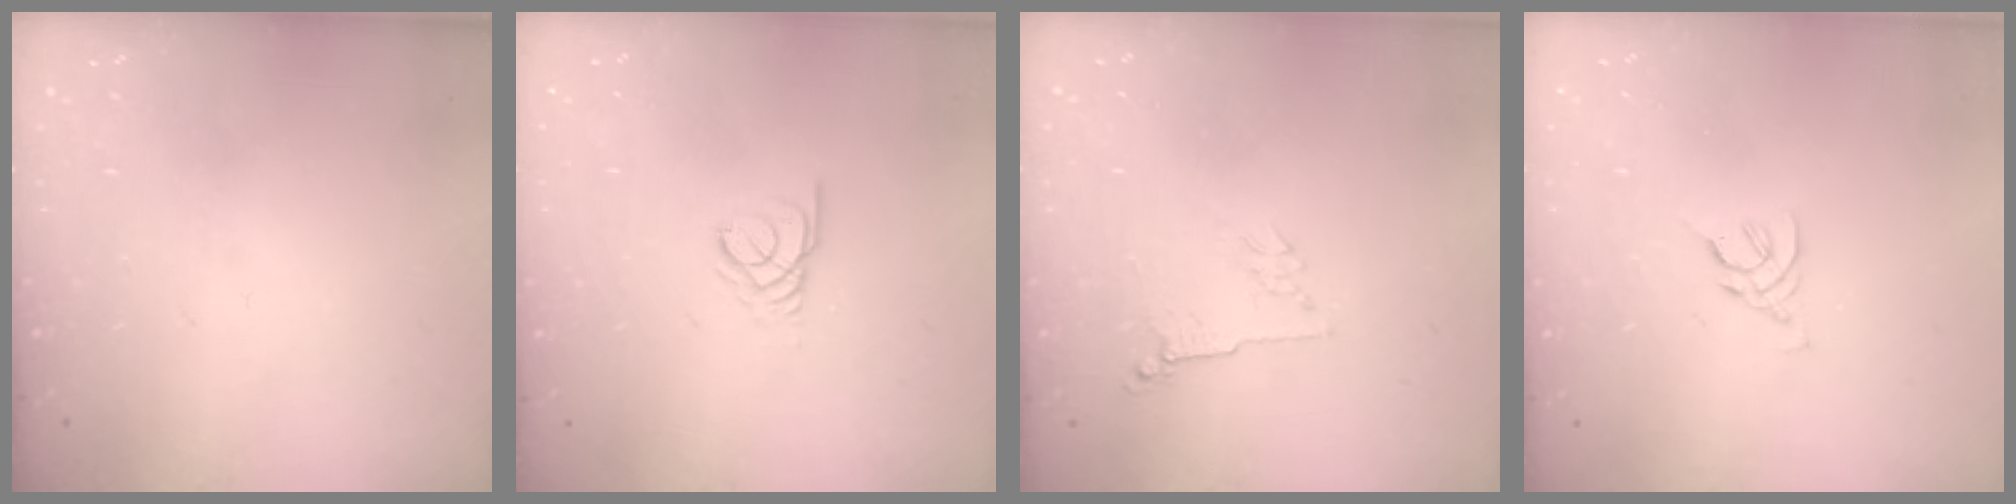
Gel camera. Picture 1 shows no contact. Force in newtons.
{"total": 2.5, "press": 2.5, "slide": 0.2}
{"total": 2.8, "press": 2.7, "slide": 0.6}
{"total": 2.5, "press": 2.5, "slide": 0.7}